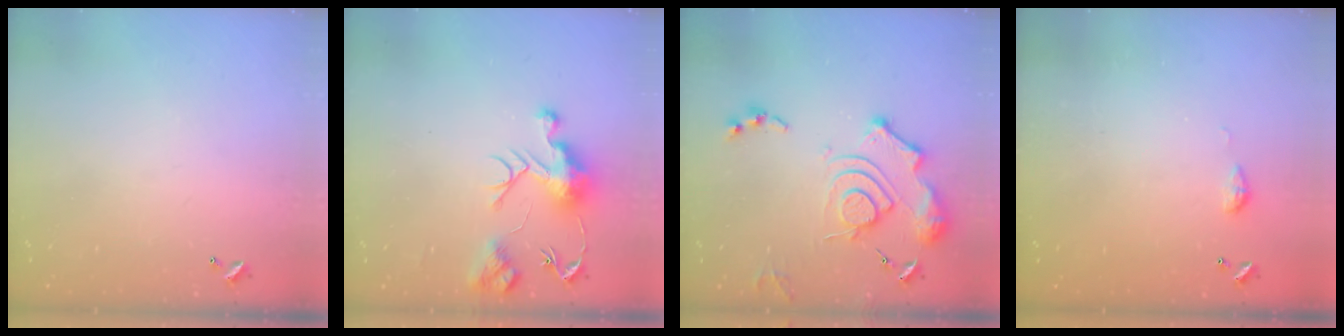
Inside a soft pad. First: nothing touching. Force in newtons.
{"total": 9.4, "press": 9.4, "slide": 0.7}
{"total": 15.2, "press": 15.1, "slide": 1.7}
{"total": 3.3, "press": 3.2, "slide": 0.5}